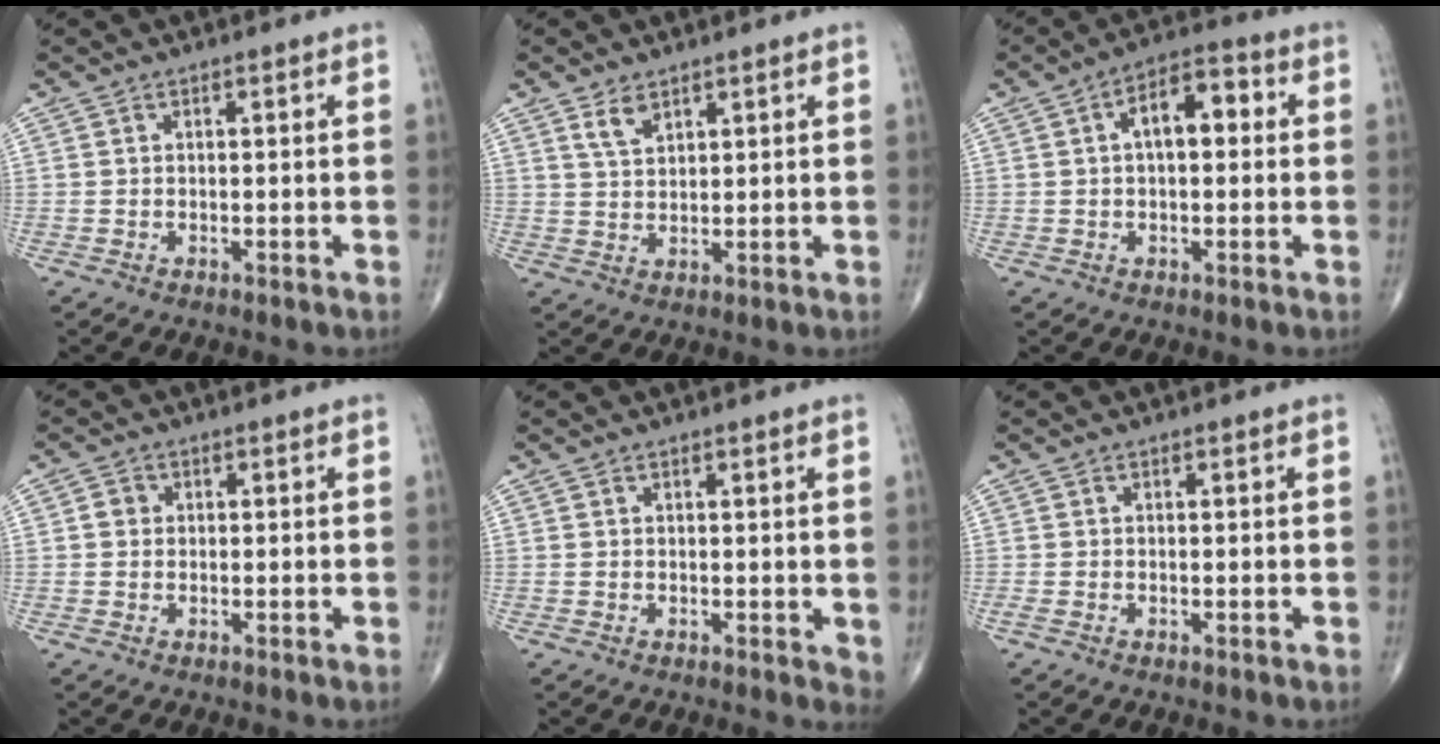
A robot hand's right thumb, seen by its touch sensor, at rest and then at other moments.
{"total": 3.6, "force": [2.3, 1.8, 2.0], "torque": [-0.031, -0.013, 0.050]}
{"total": 8.4, "force": [1.3, 4.4, 7.0], "torque": [-0.098, 0.027, 0.011]}
{"total": 1.8, "force": [0.1, 1.7, 0.7], "torque": [-0.003, 0.004, 0.000]}
{"total": 1.7, "force": [0.7, 0.9, 1.3], "torque": [-0.015, -0.006, 0.011]}
{"total": 0.7, "force": [-0.2, 0.3, 0.6], "torque": [-0.016, -0.002, -0.005]}